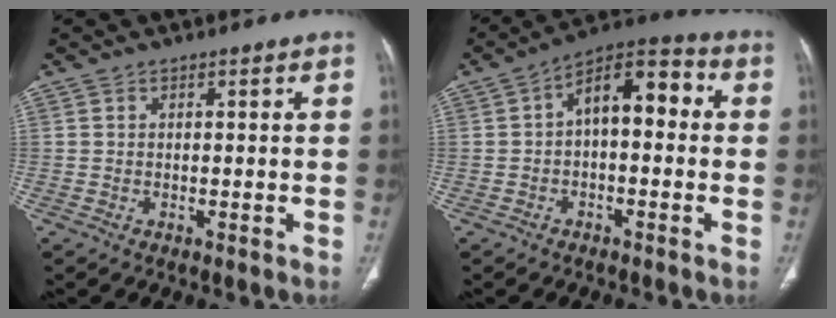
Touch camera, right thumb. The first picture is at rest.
{"total": 10.9, "force": [0.7, 5.8, 9.2], "torque": [-0.116, 0.042, -0.002]}